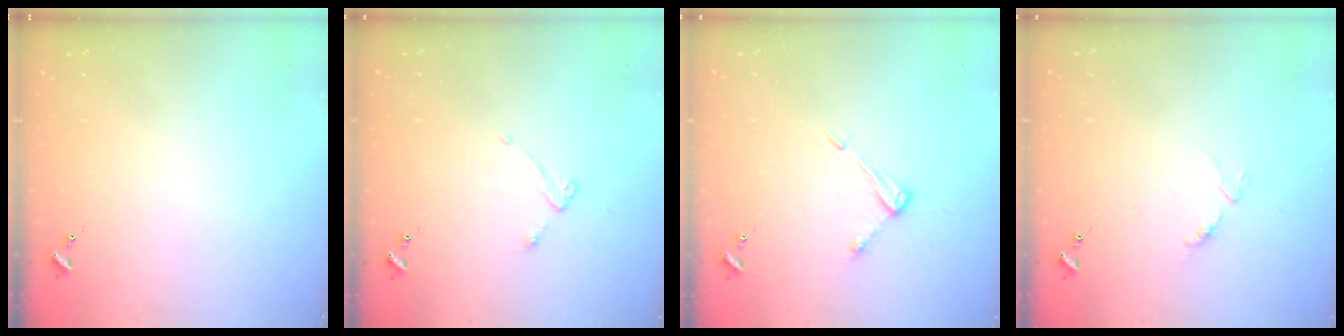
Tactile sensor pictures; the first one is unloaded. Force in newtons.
{"total": 2.6, "press": 2.6, "slide": 0.5}
{"total": 5.2, "press": 5.1, "slide": 0.3}
{"total": 3.2, "press": 3.2, "slide": 0.4}